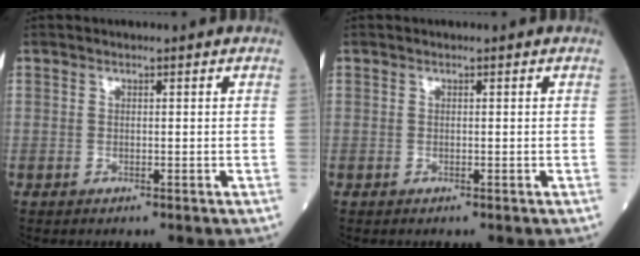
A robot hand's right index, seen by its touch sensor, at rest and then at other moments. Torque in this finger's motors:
{"motor_torque": [0.02, 0.01, -0.01, -0.01]}